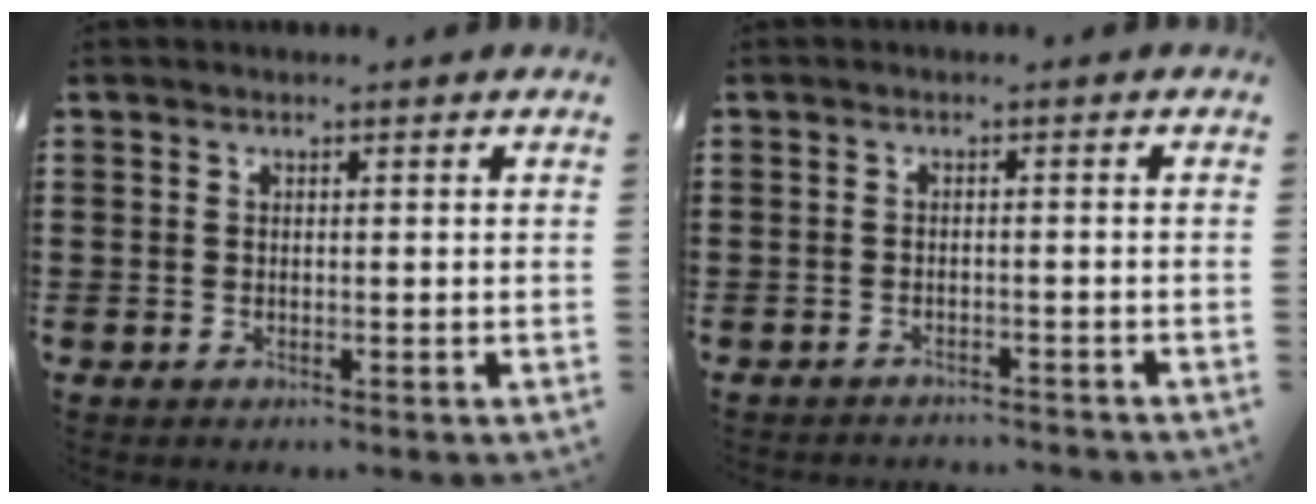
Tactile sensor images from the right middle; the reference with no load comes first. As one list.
[{"total": 1.4, "force": [-1.4, 0.0, 0.1], "torque": [-0.006, 0.002, -0.030]}]